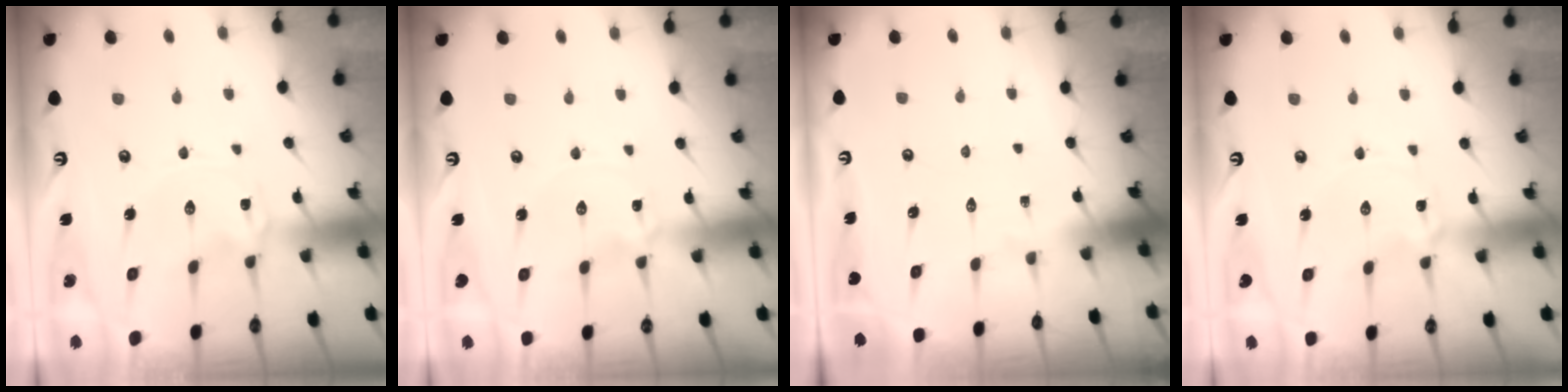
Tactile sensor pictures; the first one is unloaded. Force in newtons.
{"total": 0.0}
{"total": 0.0}
{"total": 1.7, "press": 1.7, "slide": 0.3}